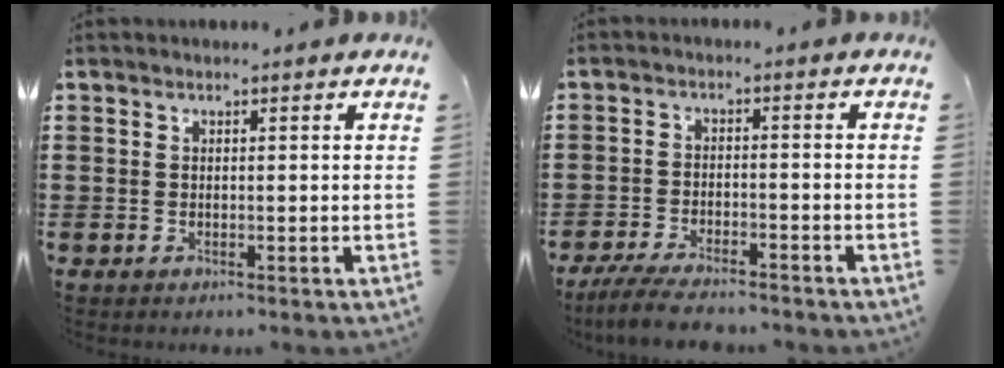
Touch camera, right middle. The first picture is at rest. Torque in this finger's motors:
{"motor_torque": [0.48, -0.21, 0.23, 0.04]}